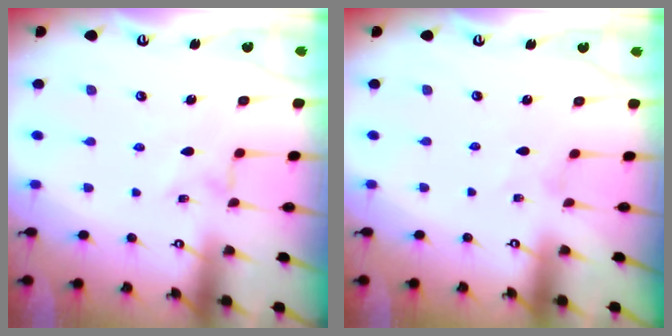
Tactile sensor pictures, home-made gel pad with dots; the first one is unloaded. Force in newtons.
{"total": 0.0}